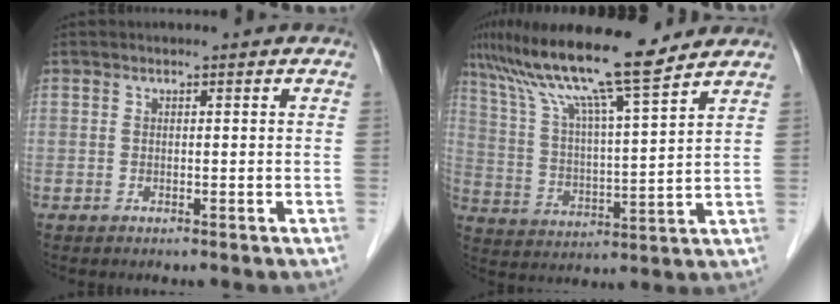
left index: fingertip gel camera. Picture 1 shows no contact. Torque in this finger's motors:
{"motor_torque": [0.99, -1.15, 1.05, 0.21]}